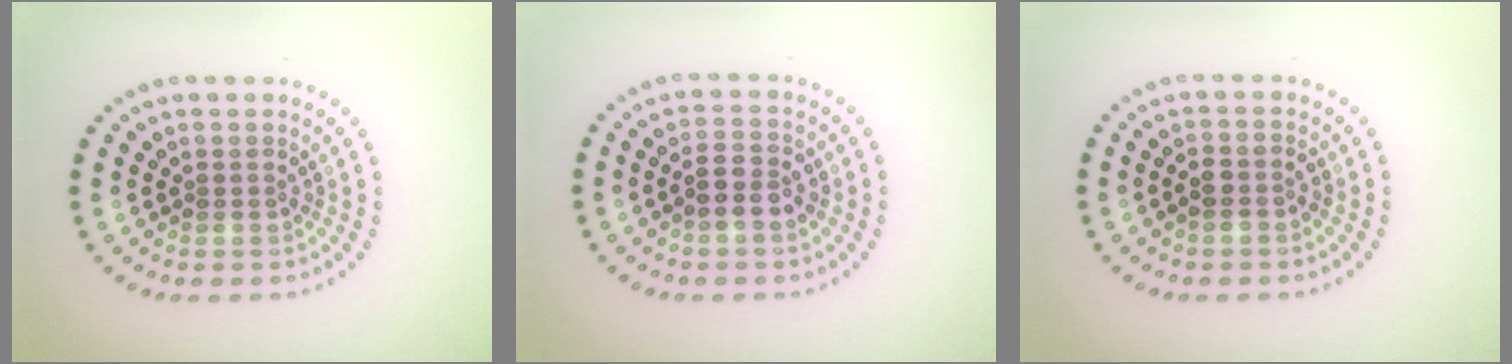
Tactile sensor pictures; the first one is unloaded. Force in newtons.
{"total": 2.9, "press": 2.8, "slide": 0.5}
{"total": 1.7, "press": 1.5, "slide": 0.7}